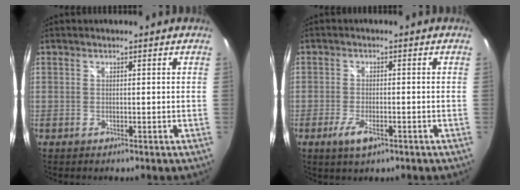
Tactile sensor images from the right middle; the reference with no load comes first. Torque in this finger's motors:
{"motor_torque": [0.57, -0.61, 0.08, 0.03]}